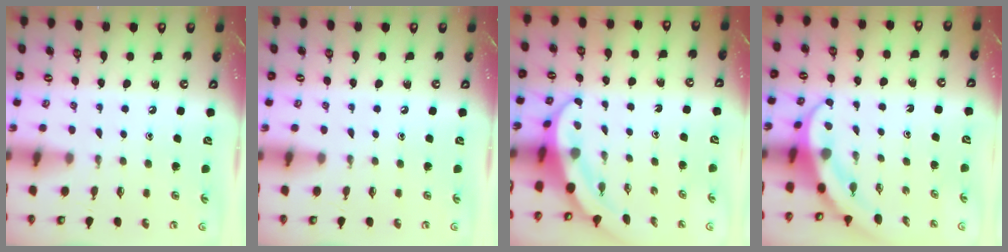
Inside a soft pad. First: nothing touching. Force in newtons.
{"total": 0.0}
{"total": 3.9, "press": 3.9, "slide": 0.3}
{"total": 4.0, "press": 4.0, "slide": 0.4}